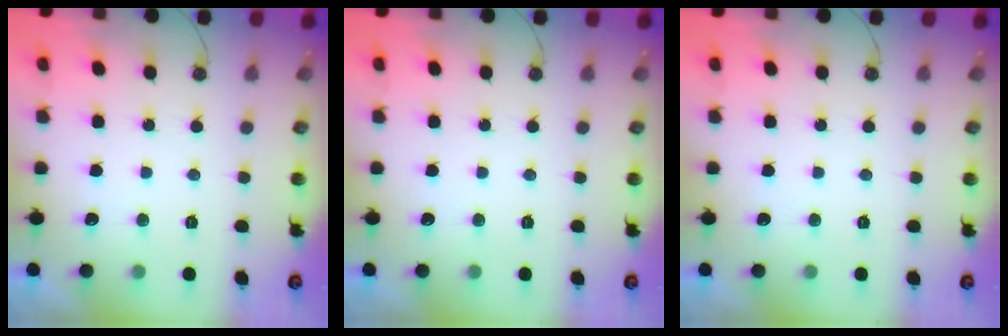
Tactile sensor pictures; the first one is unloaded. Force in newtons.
{"total": 0.0}
{"total": 0.0}